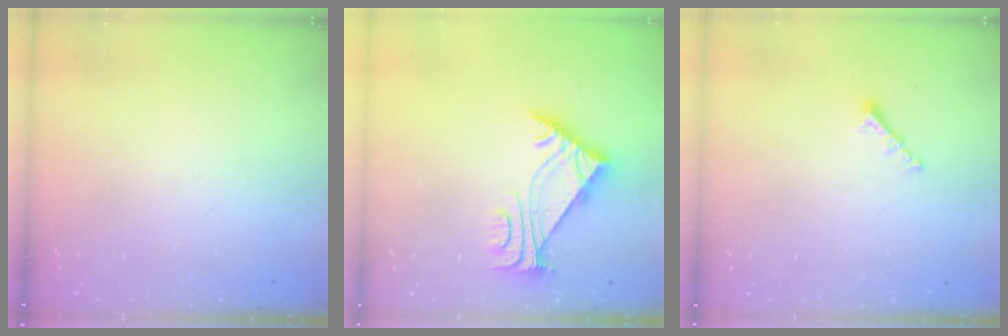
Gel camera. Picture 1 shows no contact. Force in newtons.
{"total": 6.2, "press": 6.1, "slide": 1.1}
{"total": 1.8, "press": 1.7, "slide": 0.5}